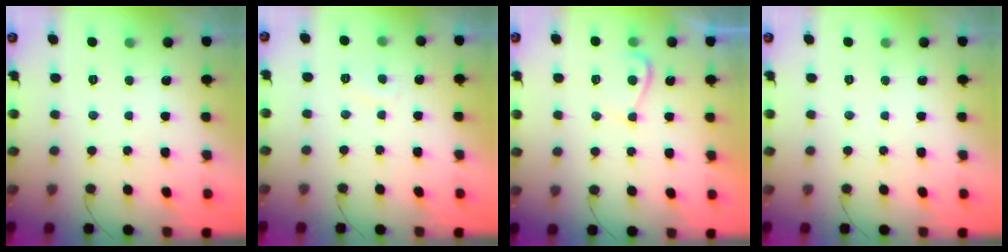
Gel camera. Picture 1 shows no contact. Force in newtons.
{"total": 1.2, "press": 1.1, "slide": 0.5}
{"total": 4.7, "press": 4.7, "slide": 0.6}
{"total": 0.0}